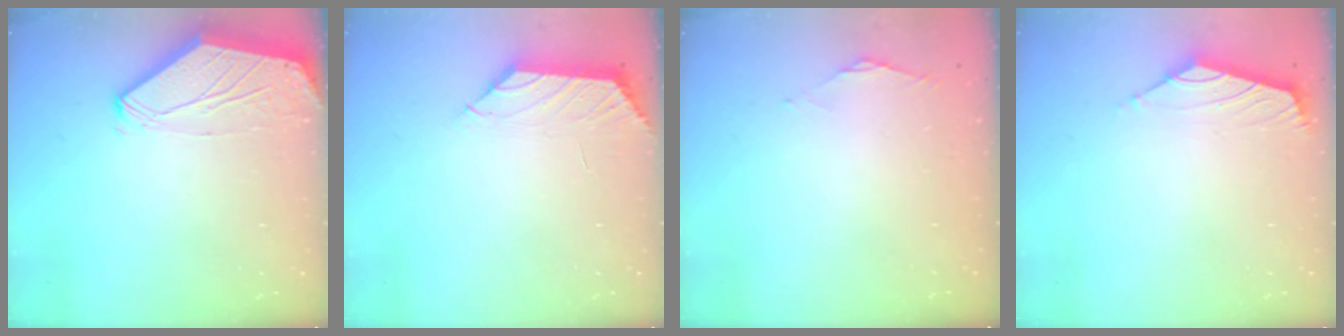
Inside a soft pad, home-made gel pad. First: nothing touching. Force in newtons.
{"total": 0.9, "press": 0.7, "slide": 0.5}
{"total": 1.3, "press": 1.3, "slide": 0.3}
{"total": 1.6, "press": 1.4, "slide": 0.7}